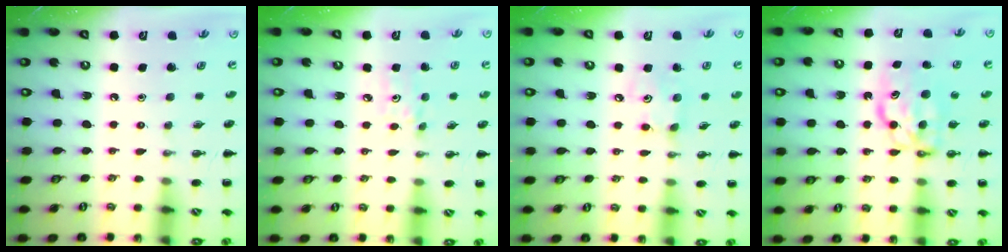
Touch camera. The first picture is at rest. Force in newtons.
{"total": 5.3, "press": 5.0, "slide": 1.6}
{"total": 4.3, "press": 4.2, "slide": 0.7}
{"total": 7.3, "press": 7.3, "slide": 0.6}